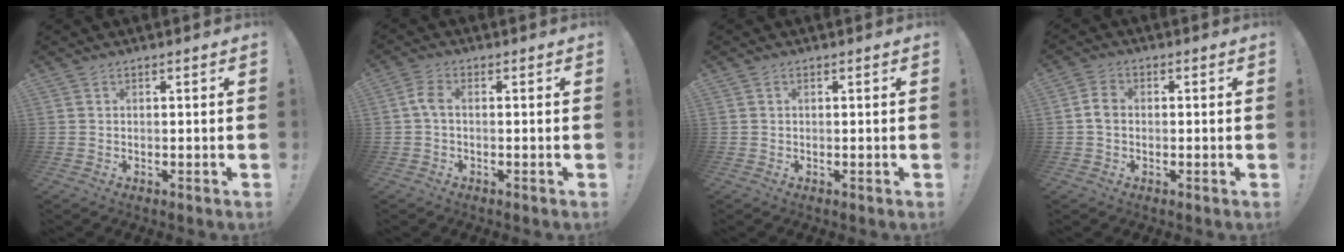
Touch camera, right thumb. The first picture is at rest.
{"total": 4.1, "force": [-0.1, 2.0, 3.6], "torque": [-0.073, 0.010, 0.000]}
{"total": 0.0}
{"total": 4.0, "force": [-0.1, 2.9, 2.8], "torque": [-0.039, 0.009, -0.001]}